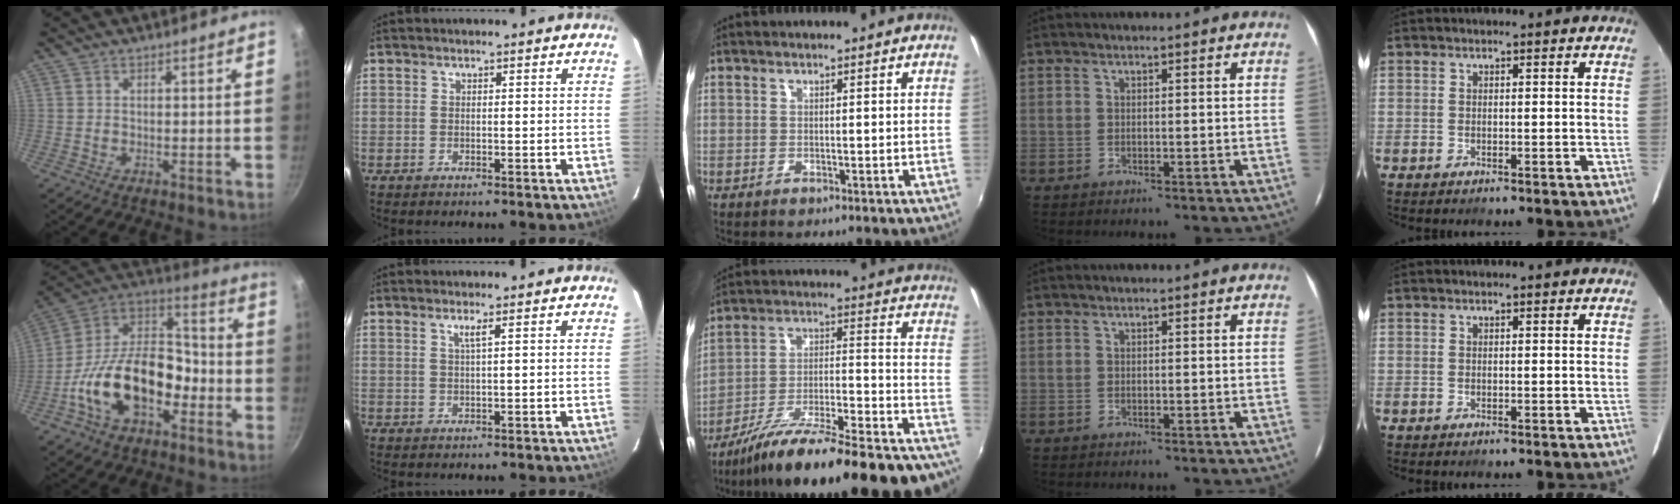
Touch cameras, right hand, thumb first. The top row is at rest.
{"thumb": {"total": 19.8, "force": [-7.6, 11.9, 13.9], "torque": [-0.213, 0.072, -0.148]}, "index": {"total": 1.5, "force": [0.6, -0.5, 1.2], "torque": [-0.022, -0.002, 0.011]}, "middle": {"total": 27.6, "force": [-23.1, 3.5, 14.8], "torque": [-0.187, -0.039, -0.339]}}